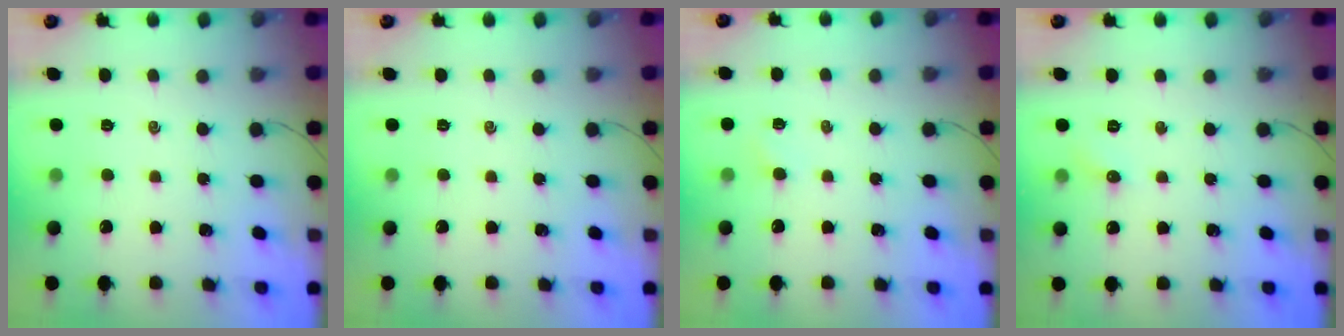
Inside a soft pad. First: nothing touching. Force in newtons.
{"total": 0.0}
{"total": 1.3, "press": 1.2, "slide": 0.5}
{"total": 3.9, "press": 3.7, "slide": 1.3}